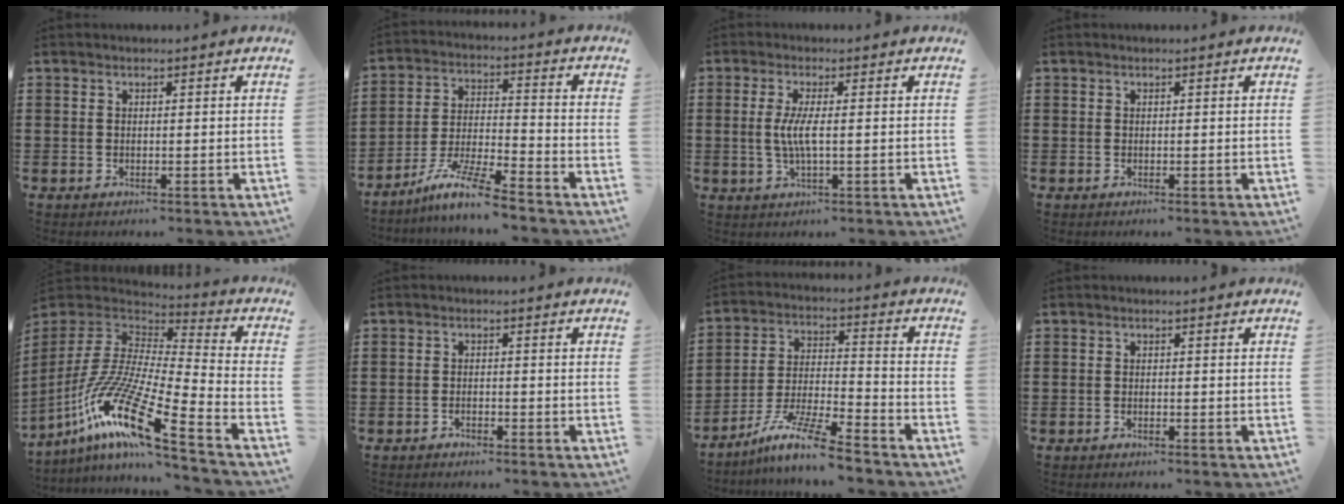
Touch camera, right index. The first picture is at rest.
{"total": 9.3, "force": [-7.8, 0.2, 5.0], "torque": [-0.102, 0.002, -0.154]}
{"total": 4.1, "force": [-0.2, 0.3, 4.1], "torque": [-0.095, -0.012, -0.012]}
{"total": 0.0}
{"total": 15.7, "force": [-9.6, 2.0, 12.3], "torque": [-0.272, -0.011, -0.191]}
{"total": 1.2, "force": [-1.2, 0.1, 0.3], "torque": [-0.010, -0.004, -0.023]}
{"total": 10.3, "force": [-8.6, 0.5, 5.7], "torque": [-0.115, 0.008, -0.171]}
{"total": 0.7, "force": [-0.7, -0.1, 0.3], "torque": [-0.008, -0.006, -0.012]}